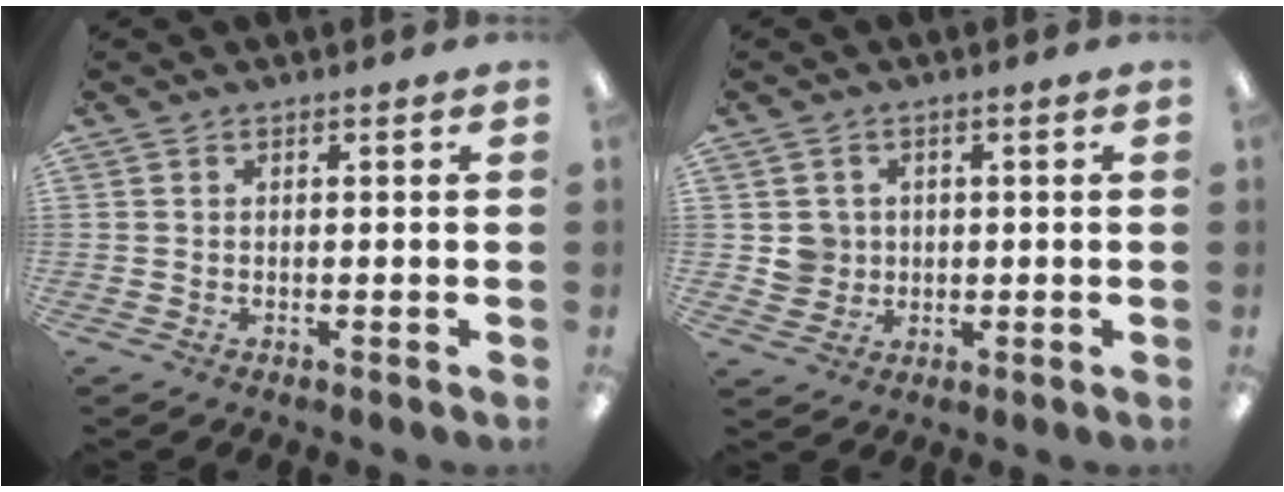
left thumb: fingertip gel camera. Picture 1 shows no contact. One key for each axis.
{"total": 4.3, "fx": 0.5, "fy": 4.2, "fz": 0.3, "tx": -0.002, "ty": 0.003, "tz": 0.008}